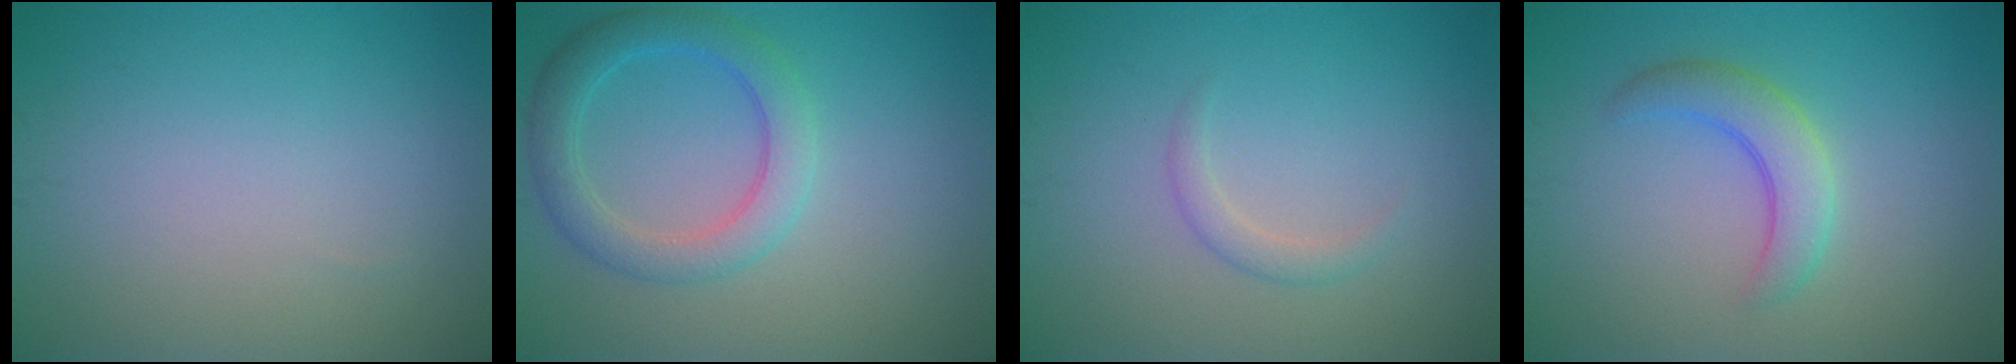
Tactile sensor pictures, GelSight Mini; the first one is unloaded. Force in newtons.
{"total": 4.0, "press": 4.0, "slide": 0.1}
{"total": 1.3, "press": 1.3, "slide": 0.1}
{"total": 3.3, "press": 3.3, "slide": 0.2}